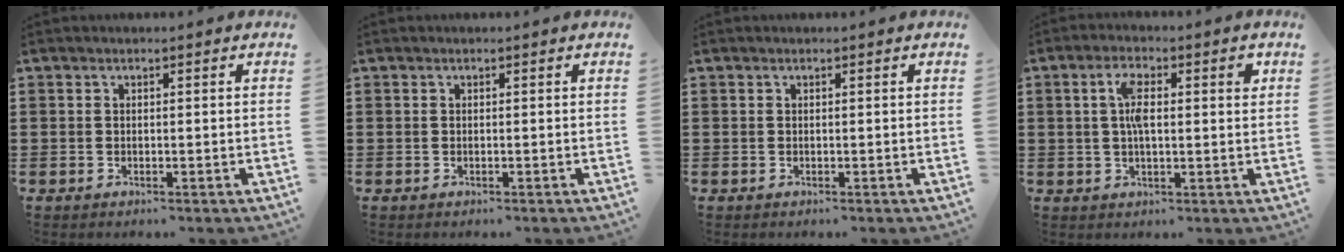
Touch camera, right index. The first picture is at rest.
{"total": 0.0}
{"total": 0.0}
{"total": 5.4, "force": [0.8, 2.0, 5.0], "torque": [-0.090, 0.006, 0.009]}